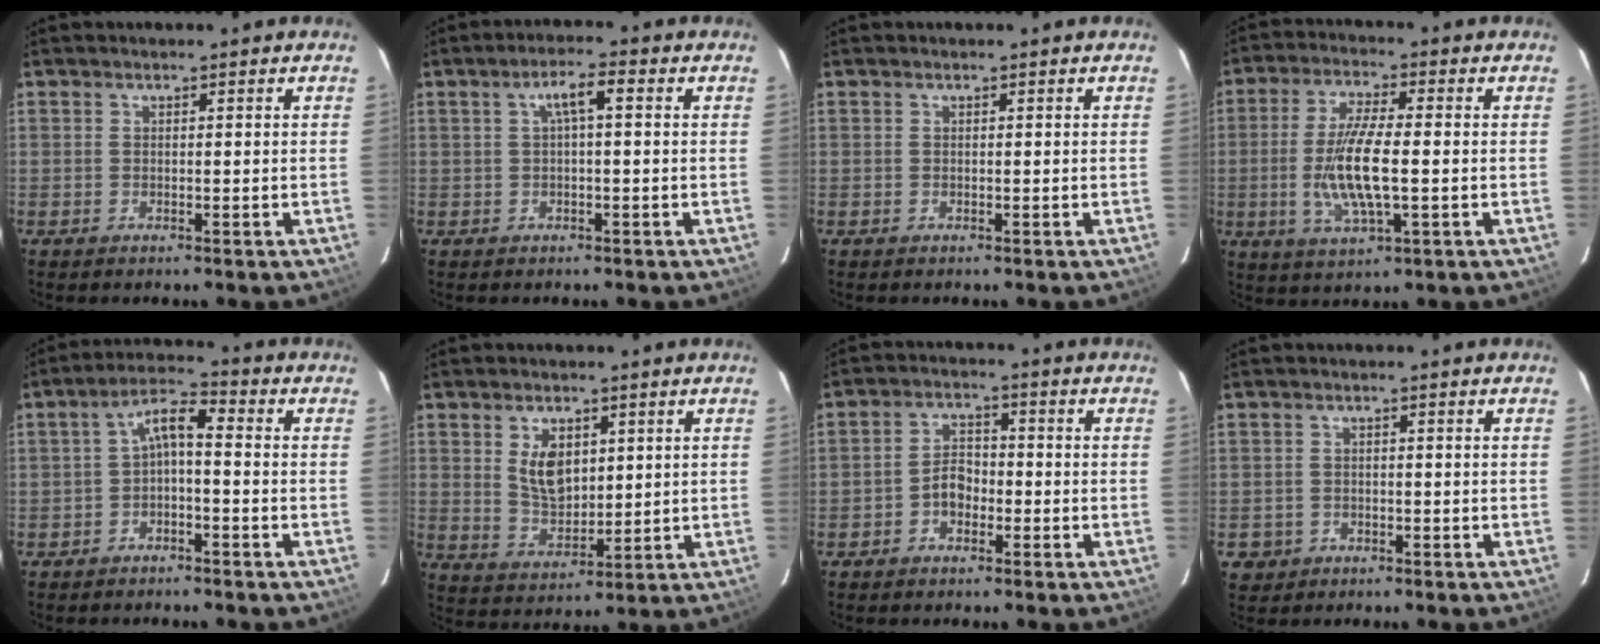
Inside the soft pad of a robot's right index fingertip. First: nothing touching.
{"total": 3.9, "force": [0.7, 0.7, 3.8], "torque": [-0.072, 0.013, 0.013]}
{"total": 0.0}
{"total": 10.9, "force": [-1.5, 2.7, 10.5], "torque": [-0.208, -0.008, -0.028]}
{"total": 4.8, "force": [-1.7, 1.6, 4.2], "torque": [-0.092, 0.019, -0.030]}
{"total": 7.6, "force": [2.4, 4.6, 5.6], "torque": [-0.102, 0.001, 0.055]}
{"total": 4.1, "force": [-1.9, 2.9, 2.2], "torque": [-0.041, 0.014, -0.033]}
{"total": 3.6, "force": [-1.3, 3.3, 0.6], "torque": [-0.028, 0.008, -0.016]}